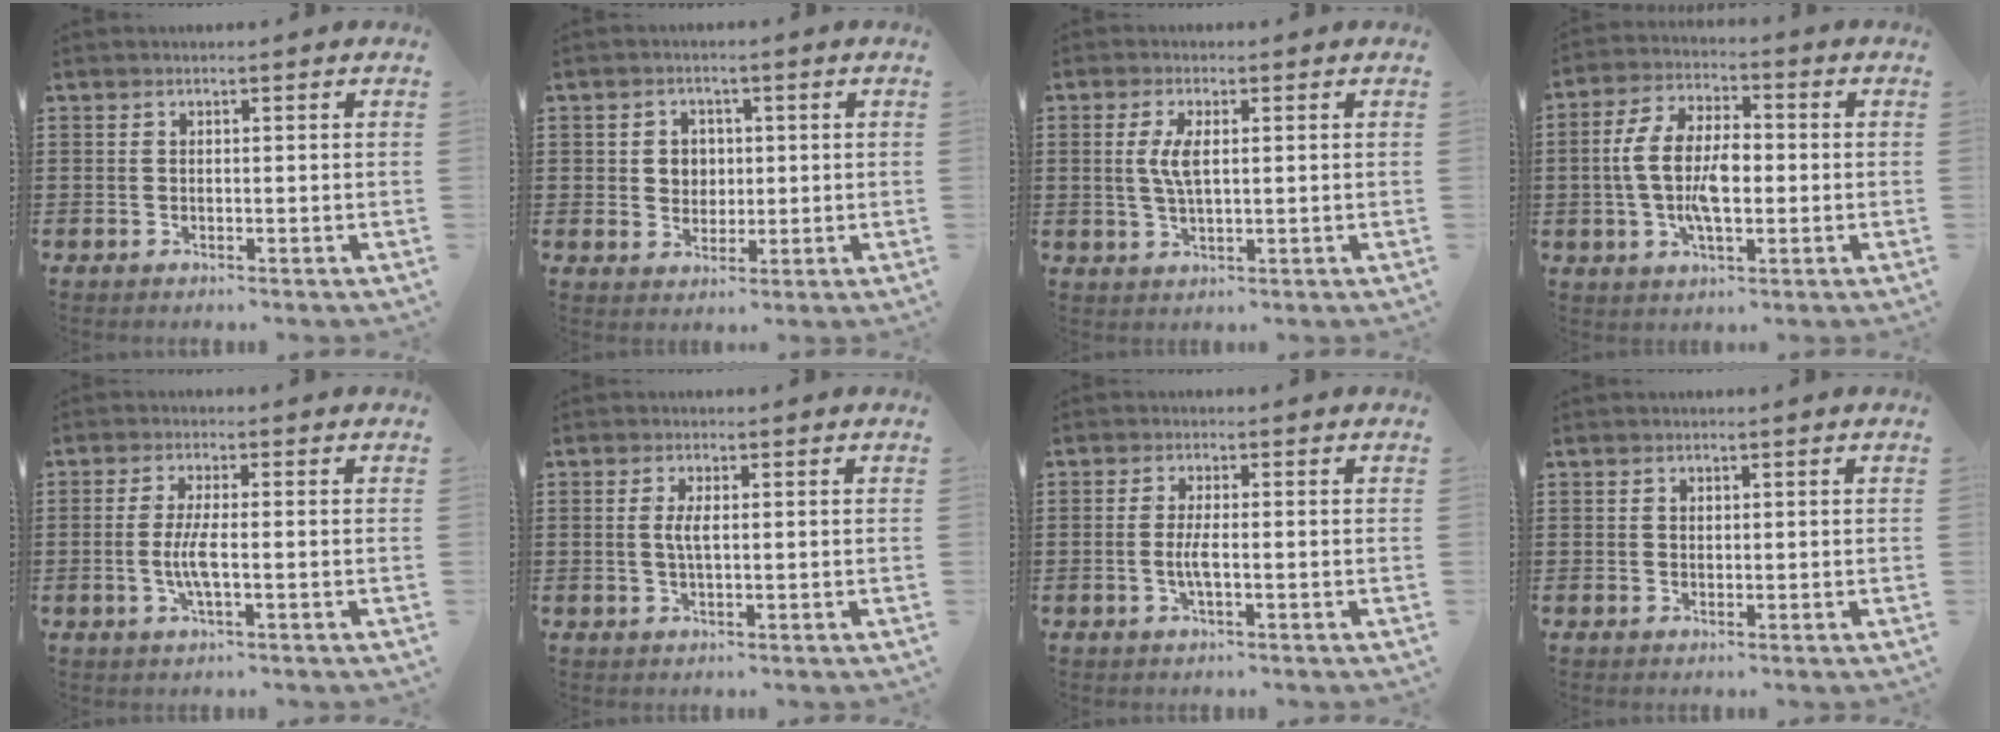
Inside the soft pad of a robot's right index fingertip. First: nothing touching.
{"total": 3.2, "force": [0.4, 2.9, 1.2], "torque": [-0.036, 0.009, 0.005]}
{"total": 4.2, "force": [0.8, 1.4, 3.9], "torque": [-0.086, 0.003, 0.009]}
{"total": 9.1, "force": [-0.8, 4.6, 7.8], "torque": [-0.176, 0.004, -0.022]}
{"total": 4.5, "force": [-0.7, 0.8, 4.4], "torque": [-0.098, -0.006, -0.021]}
{"total": 2.5, "force": [0.1, 0.6, 2.5], "torque": [-0.048, -0.002, 0.001]}
{"total": 2.9, "force": [-0.6, 0.5, 2.8], "torque": [-0.064, -0.005, -0.015]}
{"total": 0.6, "force": [0.3, 0.5, 0.1], "torque": [-0.004, 0.002, 0.007]}